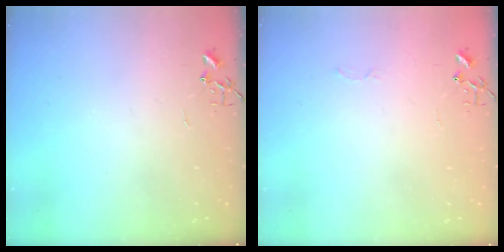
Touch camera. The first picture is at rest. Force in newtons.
{"total": 2.5, "press": 2.5, "slide": 0.4}